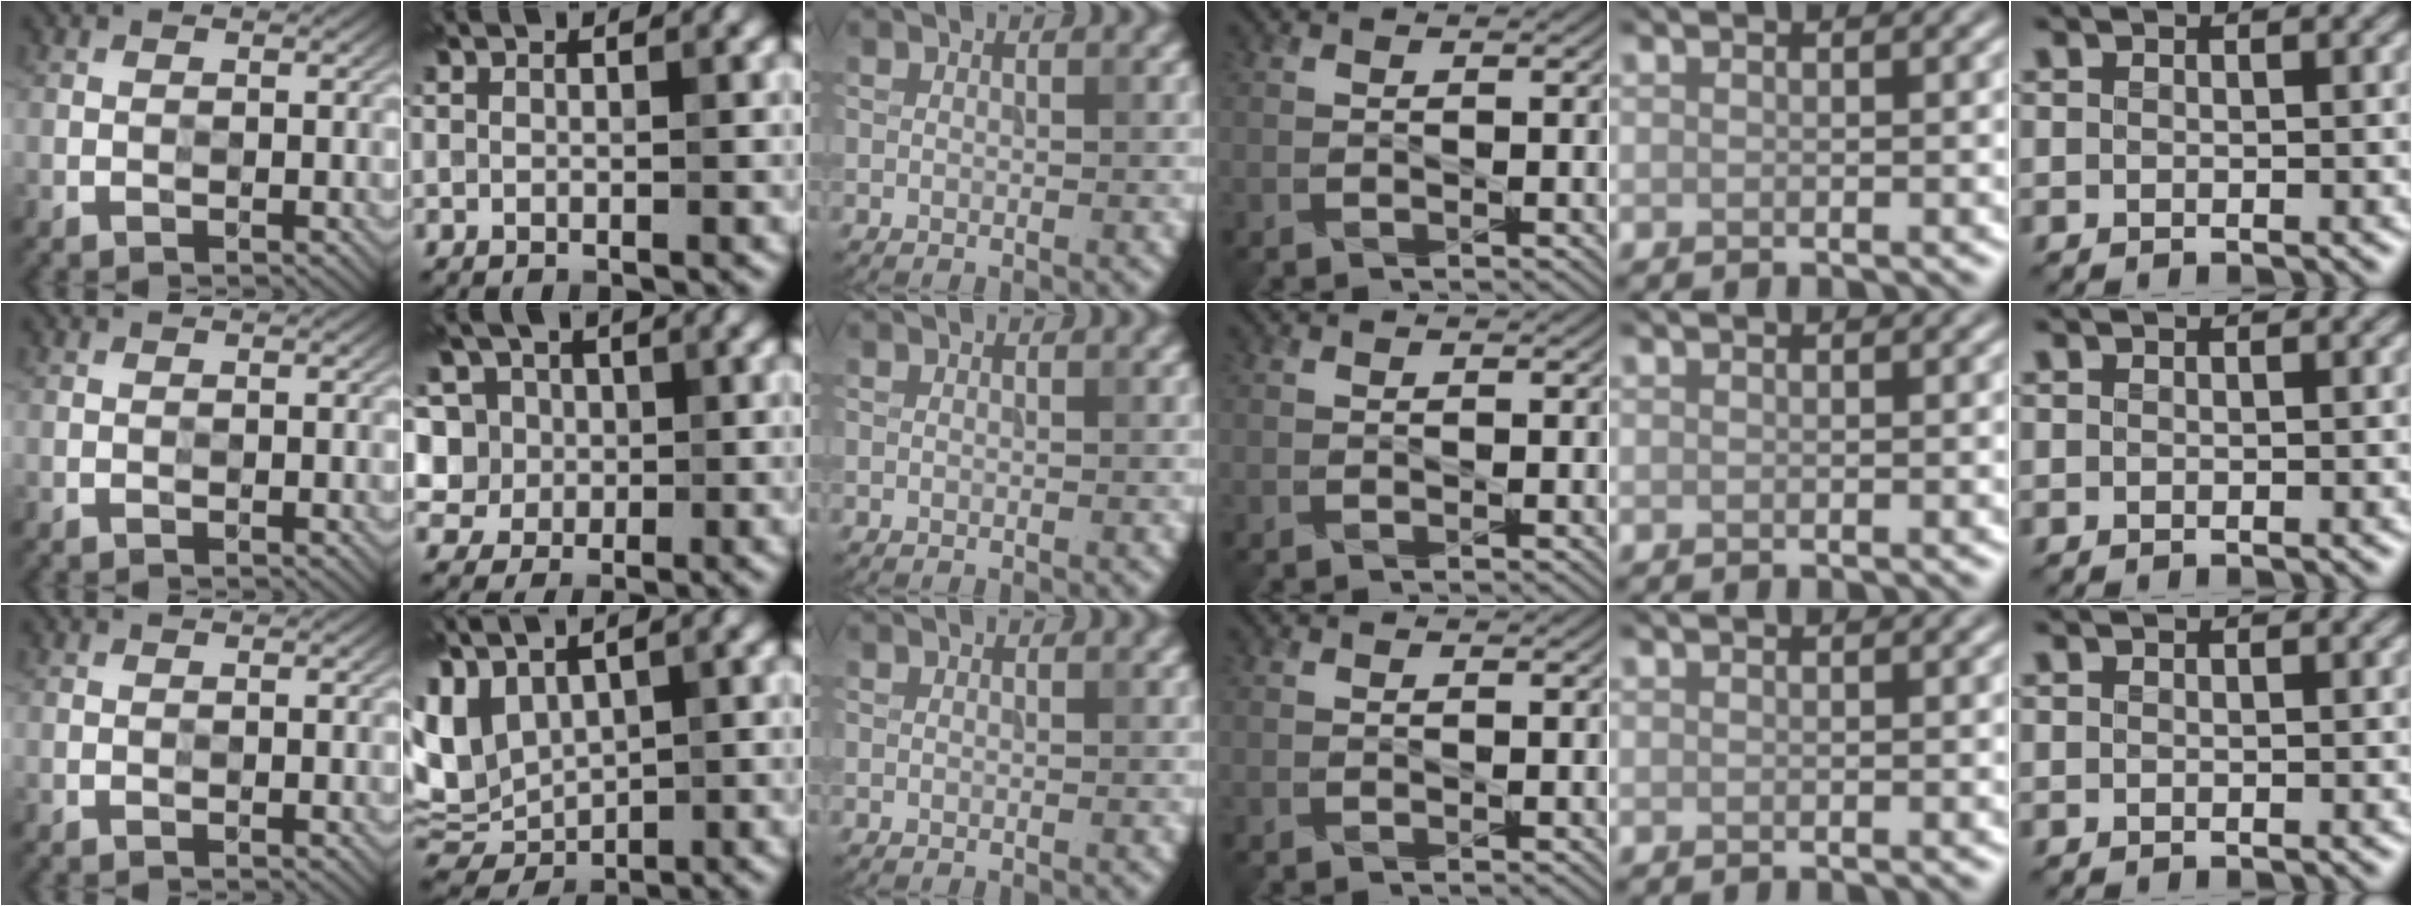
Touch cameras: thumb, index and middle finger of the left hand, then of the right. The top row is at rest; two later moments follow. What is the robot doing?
{"motion": "press", "object": "sticky note"}